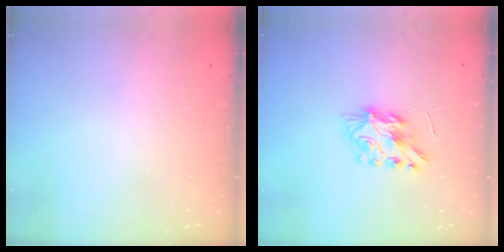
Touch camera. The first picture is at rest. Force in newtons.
{"total": 7.7, "press": 7.7, "slide": 0.6}